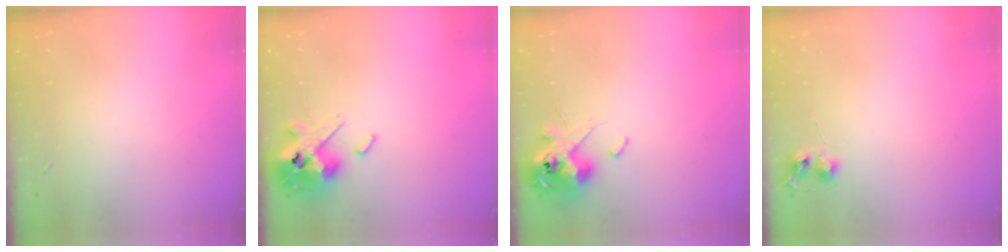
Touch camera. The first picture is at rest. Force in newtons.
{"total": 13.9, "press": 13.7, "slide": 2.3}
{"total": 12.0, "press": 11.8, "slide": 1.9}
{"total": 6.4, "press": 6.3, "slide": 0.7}